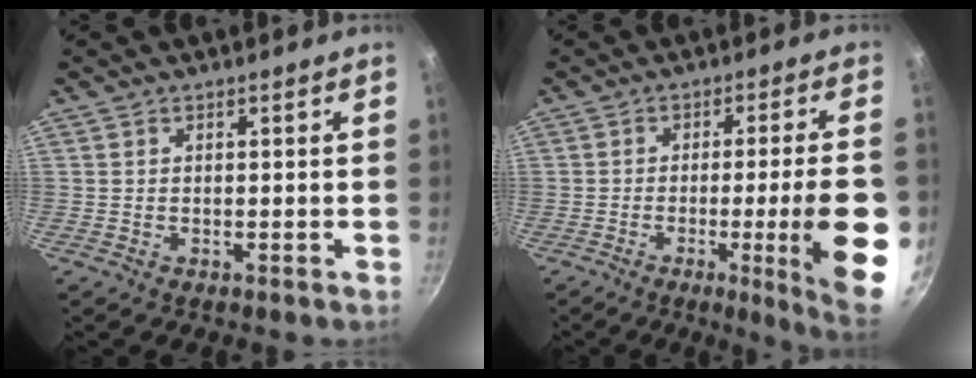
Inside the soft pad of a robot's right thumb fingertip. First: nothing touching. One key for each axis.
{"total": 15.1, "fx": -3.7, "fy": 1.0, "fz": 14.6, "tx": -0.185, "ty": 0.013, "tz": -0.044}